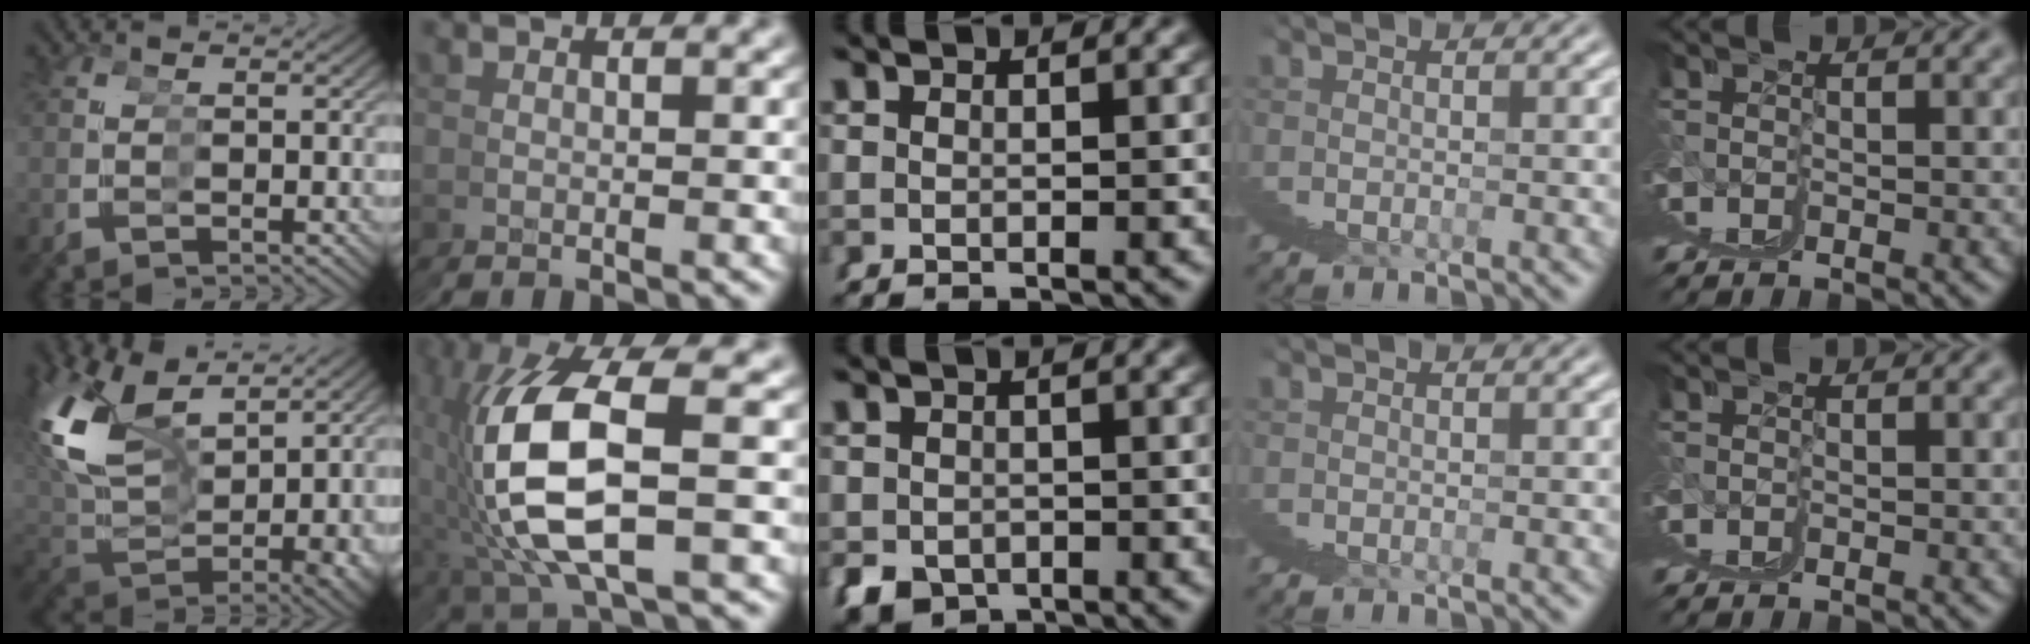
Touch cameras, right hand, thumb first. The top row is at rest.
{"thumb": {"total": 11.4, "force": [1.8, 7.4, 8.5], "torque": [-0.194, -0.036, 0.051]}, "index": {"total": 11.5, "force": [0.5, 6.1, 9.7], "torque": [-0.230, -0.022, 0.033]}, "middle": {"total": 4.6, "force": [-3.2, 3.1, 1.4], "torque": [-0.021, -0.035, -0.039]}}